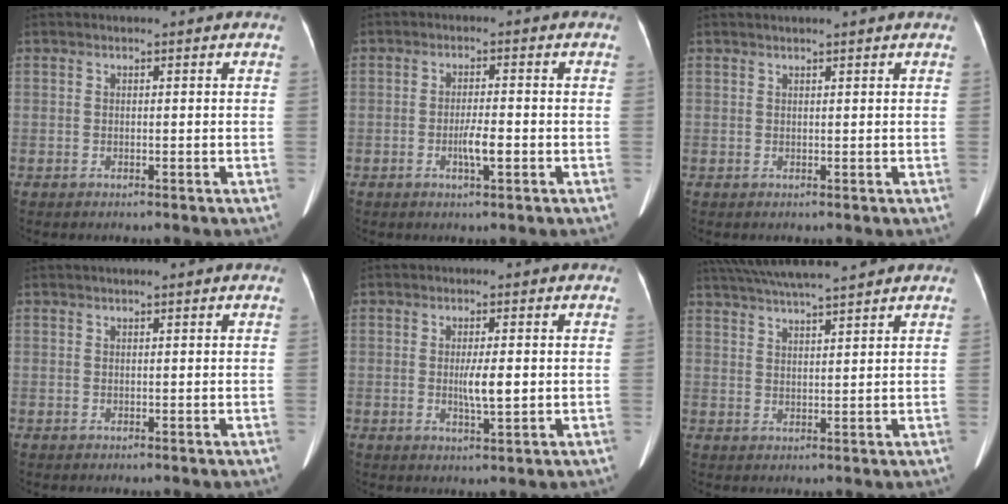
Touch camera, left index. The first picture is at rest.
{"total": 3.3, "force": [-1.5, 0.4, 3.0], "torque": [-0.057, -0.004, -0.024]}
{"total": 2.4, "force": [2.1, -0.1, 1.3], "torque": [-0.016, 0.021, 0.030]}
{"total": 0.6, "force": [0.4, -0.1, 0.5], "torque": [-0.010, 0.010, 0.011]}
{"total": 3.6, "force": [-0.4, 0.4, 3.6], "torque": [-0.068, -0.008, -0.004]}
{"total": 12.1, "force": [10.7, 0.5, 5.6], "torque": [-0.107, 0.032, 0.166]}